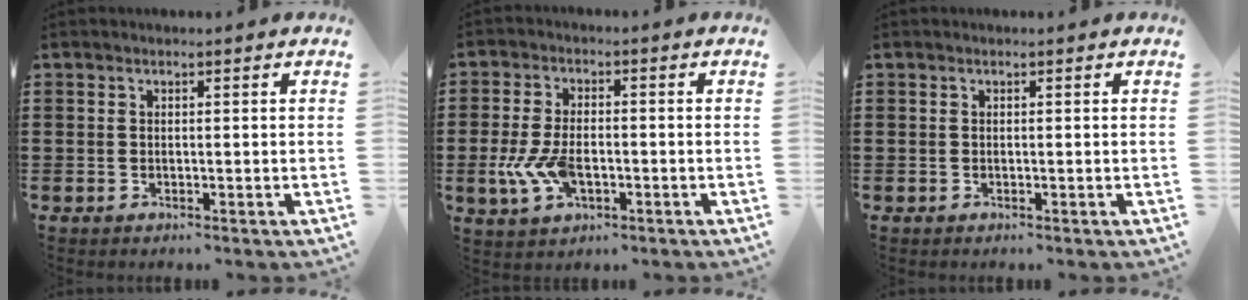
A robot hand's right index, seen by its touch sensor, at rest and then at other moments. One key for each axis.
{"total": 7.0, "fx": -1.8, "fy": 3.5, "fz": 5.8, "tx": -0.140, "ty": -0.007, "tz": -0.037}
{"total": 0.0}